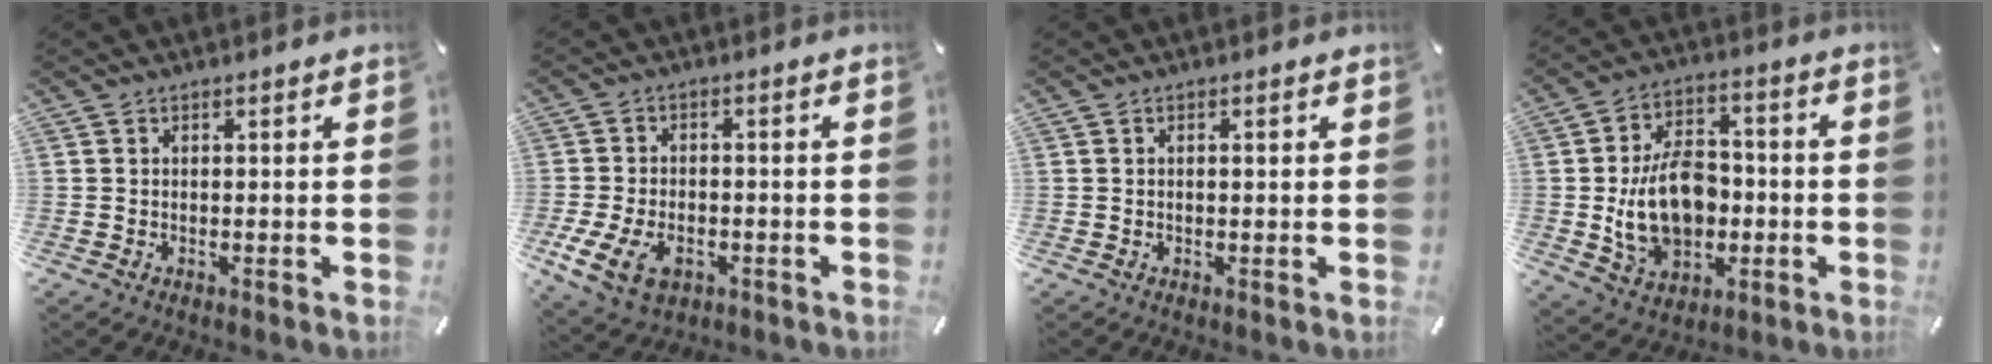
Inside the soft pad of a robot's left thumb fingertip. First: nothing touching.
{"total": 8.6, "force": [-3.2, 5.9, 5.3], "torque": [-0.122, 0.008, -0.057]}
{"total": 0.9, "force": [0.1, 0.2, 0.8], "torque": [-0.016, 0.002, 0.001]}
{"total": 16.1, "force": [-1.9, 11.6, 11.0], "torque": [-0.199, 0.009, -0.033]}